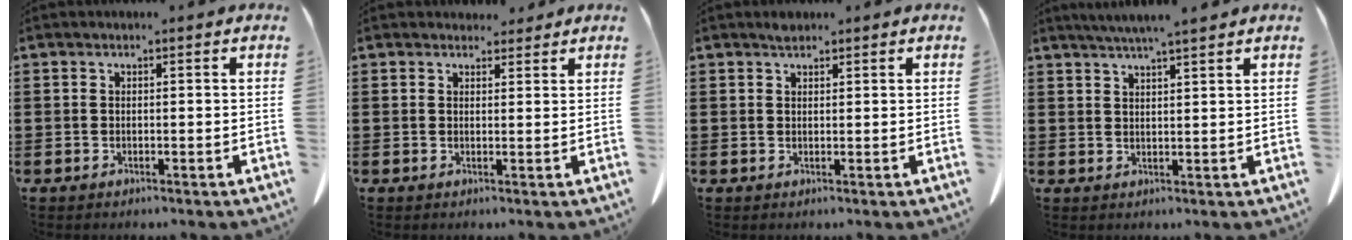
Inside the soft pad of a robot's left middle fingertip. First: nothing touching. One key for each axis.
{"total": 2.4, "fx": 2.2, "fy": 0.9, "fz": 0.3, "tx": -0.003, "ty": -0.001, "tz": 0.040}
{"total": 1.2, "fx": 1.1, "fy": 0.4, "fz": 0.3, "tx": -0.001, "ty": -0.002, "tz": 0.020}
{"total": 3.4, "fx": 3.0, "fy": -0.2, "fz": 1.7, "tx": -0.041, "ty": -0.003, "tz": 0.054}